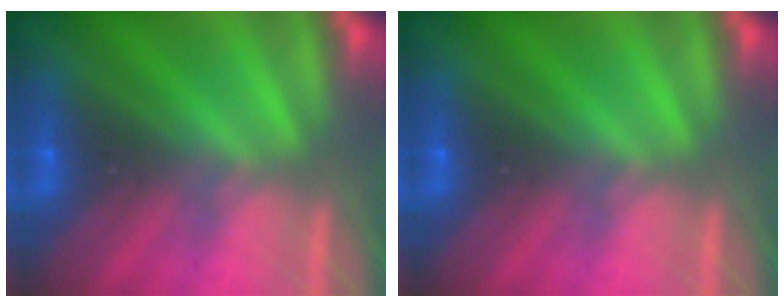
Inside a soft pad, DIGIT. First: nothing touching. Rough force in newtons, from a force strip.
{"total": 0.0}